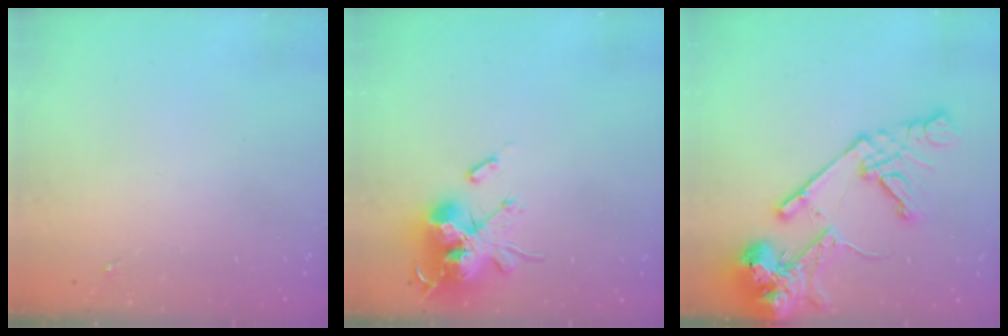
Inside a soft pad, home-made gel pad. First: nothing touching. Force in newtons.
{"total": 18.9, "press": 18.9, "slide": 0.2}
{"total": 18.1, "press": 17.9, "slide": 2.8}